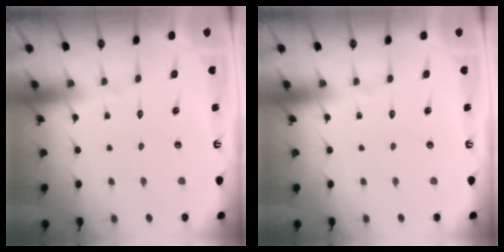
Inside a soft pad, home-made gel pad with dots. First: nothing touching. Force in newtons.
{"total": 0.0}